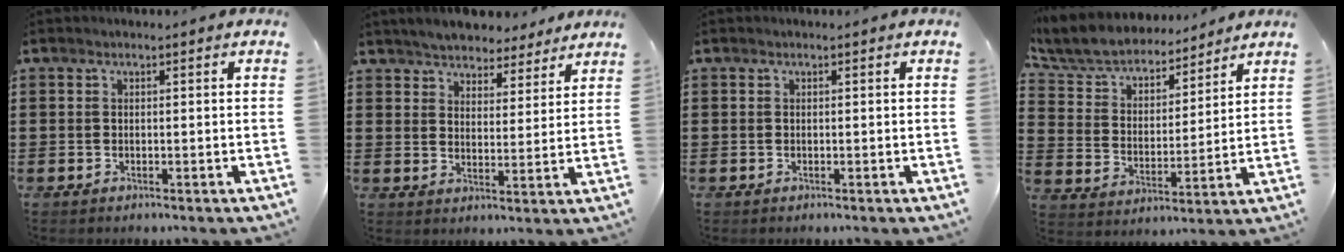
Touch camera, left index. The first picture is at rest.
{"total": 4.9, "force": [4.8, 1.0, 0.2], "torque": [-0.028, -0.019, 0.086]}
{"total": 0.0}
{"total": 6.4, "force": [6.0, 1.8, 1.3], "torque": [-0.061, -0.036, 0.102]}